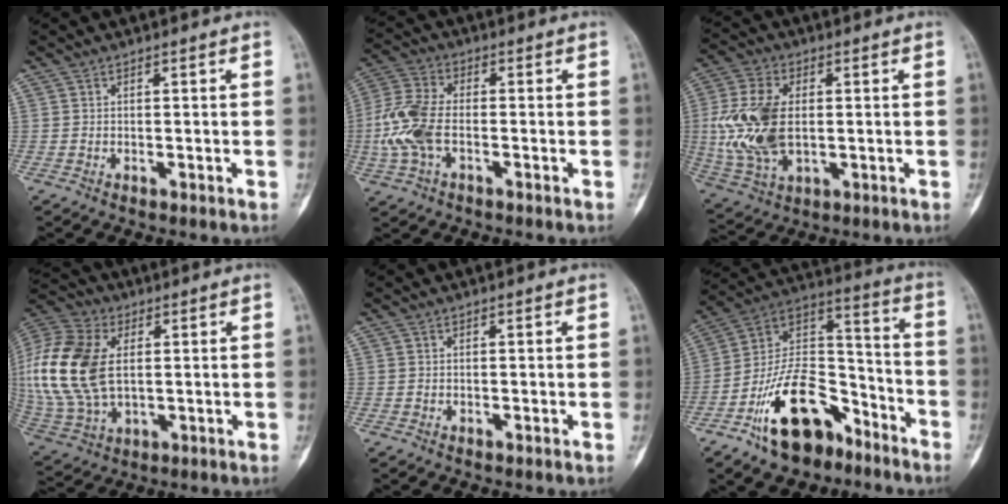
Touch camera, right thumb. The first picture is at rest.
{"total": 10.6, "force": [-1.8, 6.0, 8.6], "torque": [-0.203, 0.019, -0.041]}
{"total": 15.3, "force": [0.5, 9.1, 12.2], "torque": [-0.260, -0.002, 0.017]}
{"total": 21.4, "force": [2.7, 13.4, 16.4], "torque": [-0.375, -0.005, 0.054]}
{"total": 0.0}
{"total": 19.8, "force": [-11.6, 11.0, 11.8], "torque": [-0.169, 0.100, -0.201]}